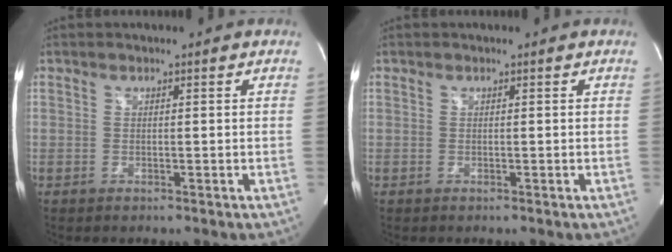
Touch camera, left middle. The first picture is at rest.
{"total": 0.0}